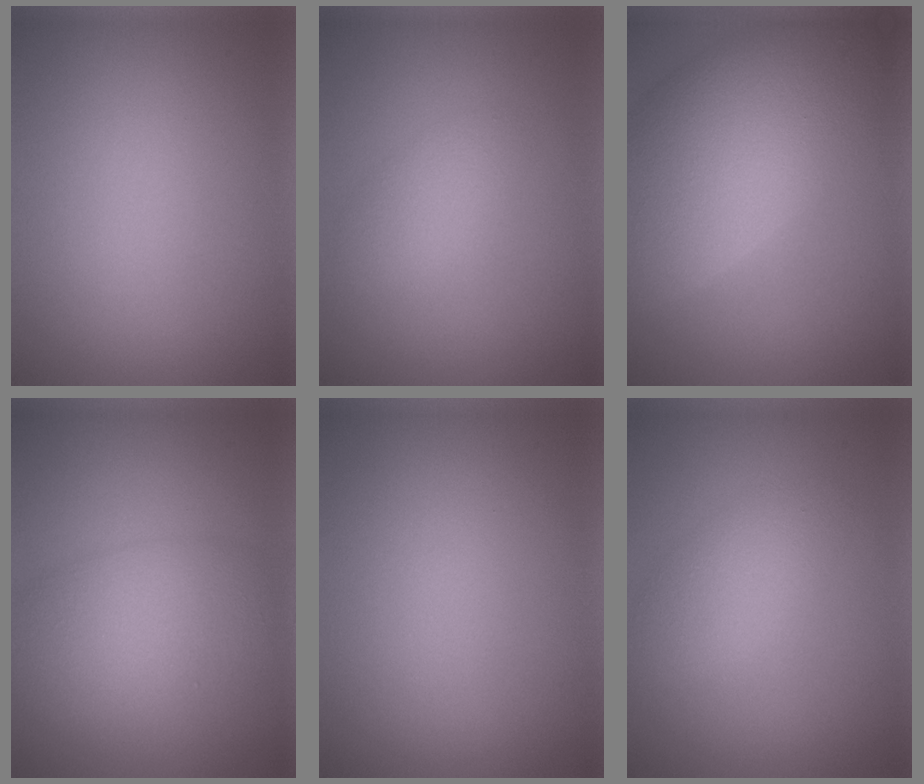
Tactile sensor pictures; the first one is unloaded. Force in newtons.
{"total": 1.7, "press": 1.7, "slide": 0.1}
{"total": 11.8, "press": 11.8, "slide": 0.8}
{"total": 5.6, "press": 5.5, "slide": 0.4}
{"total": 0.0}
{"total": 2.7, "press": 2.6, "slide": 0.1}